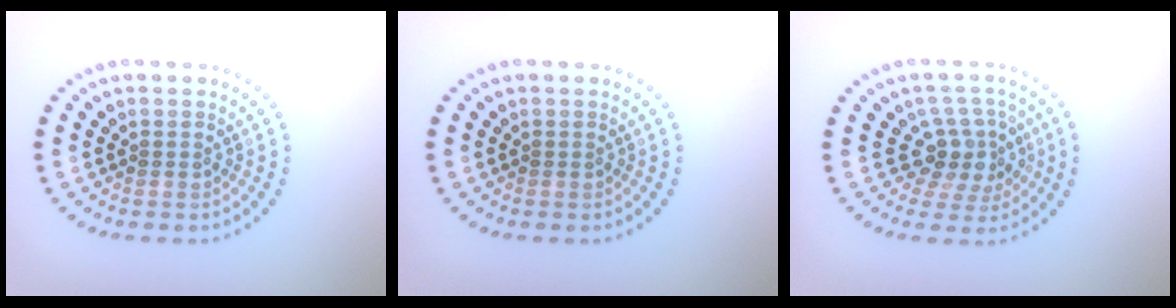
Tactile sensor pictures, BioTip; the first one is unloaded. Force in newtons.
{"total": 0.0}
{"total": 3.6, "press": 2.9, "slide": 2.2}